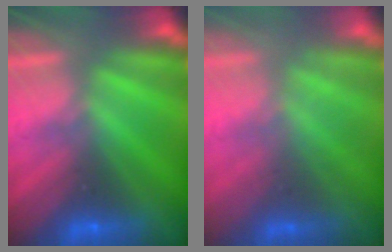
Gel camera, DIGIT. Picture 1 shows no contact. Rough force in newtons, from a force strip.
{"total": 2.3}